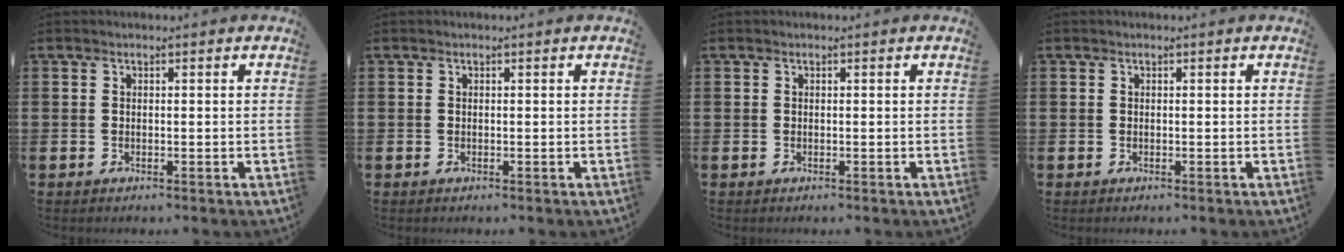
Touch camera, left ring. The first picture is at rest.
{"total": 0.0}
{"total": 0.0}
{"total": 0.0}